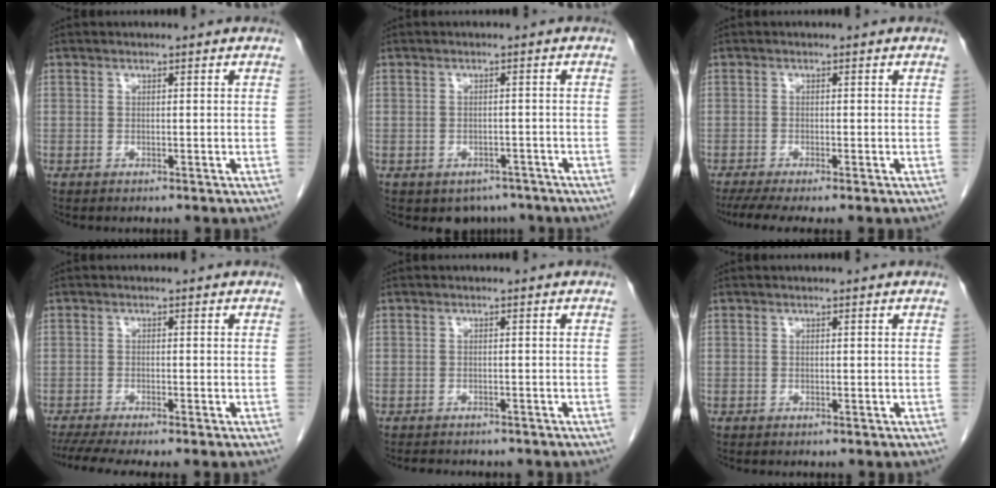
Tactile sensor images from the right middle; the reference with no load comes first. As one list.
[{"total": 3.5, "force": [-2.7, 2.2, 0.7], "torque": [-0.007, 0.003, -0.030]}, {"total": 5.2, "force": [-3.8, 0.3, 3.5], "torque": [-0.061, -0.017, -0.064]}, {"total": 6.3, "force": [-5.2, -0.2, 3.6], "torque": [-0.059, -0.014, -0.085]}, {"total": 6.2, "force": [-5.3, 2.0, 2.4], "torque": [-0.038, -0.004, -0.061]}, {"total": 0.0}]